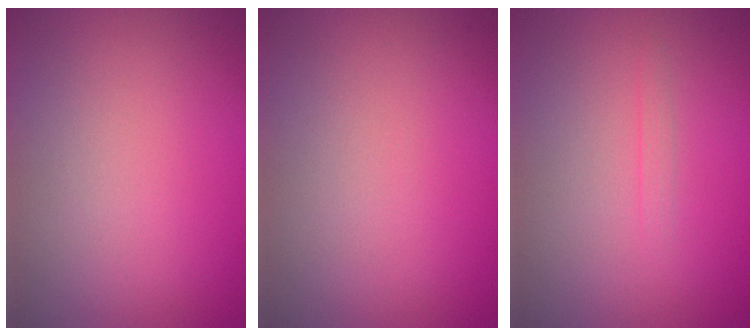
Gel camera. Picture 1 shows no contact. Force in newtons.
{"total": 0.0}
{"total": 0.6, "press": 0.6, "slide": 0.1}